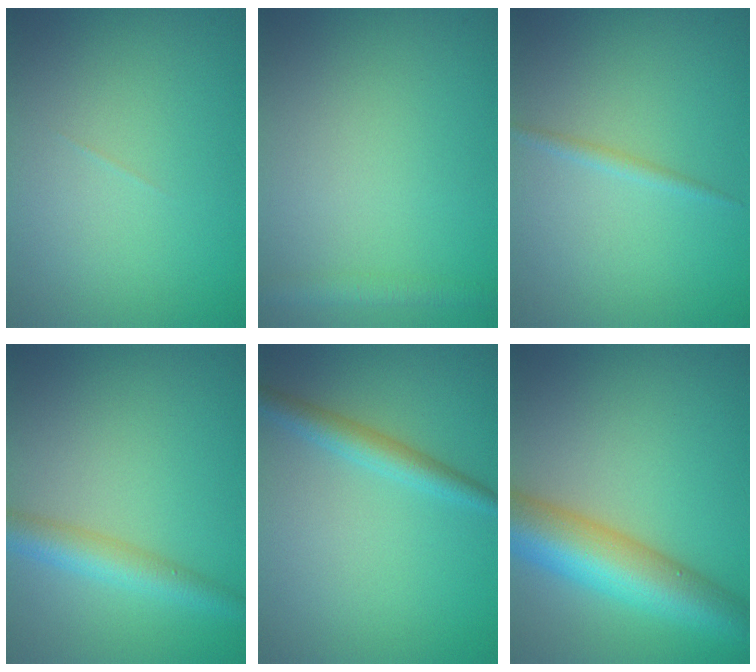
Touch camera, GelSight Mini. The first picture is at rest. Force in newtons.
{"total": 1.8, "press": 1.8, "slide": 0.1}
{"total": 1.0, "press": 1.0, "slide": 0.1}
{"total": 3.6, "press": 3.6, "slide": 0.1}
{"total": 2.5, "press": 2.5, "slide": 0.0}
{"total": 9.5, "press": 9.5, "slide": 0.2}